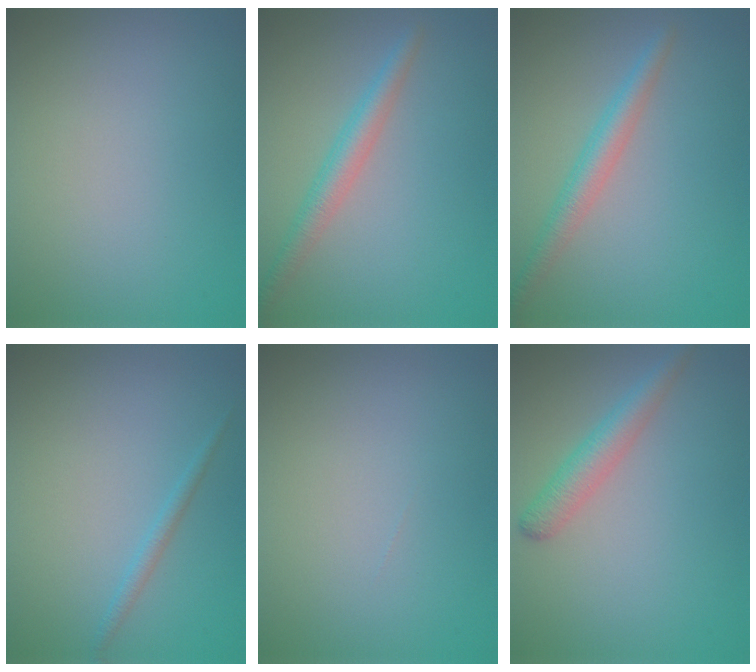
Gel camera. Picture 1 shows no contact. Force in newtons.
{"total": 2.9, "press": 2.9, "slide": 0.2}
{"total": 2.9, "press": 2.9, "slide": 0.2}
{"total": 1.1, "press": 1.1, "slide": 0.1}
{"total": 0.0}
{"total": 2.8, "press": 2.8, "slide": 0.1}